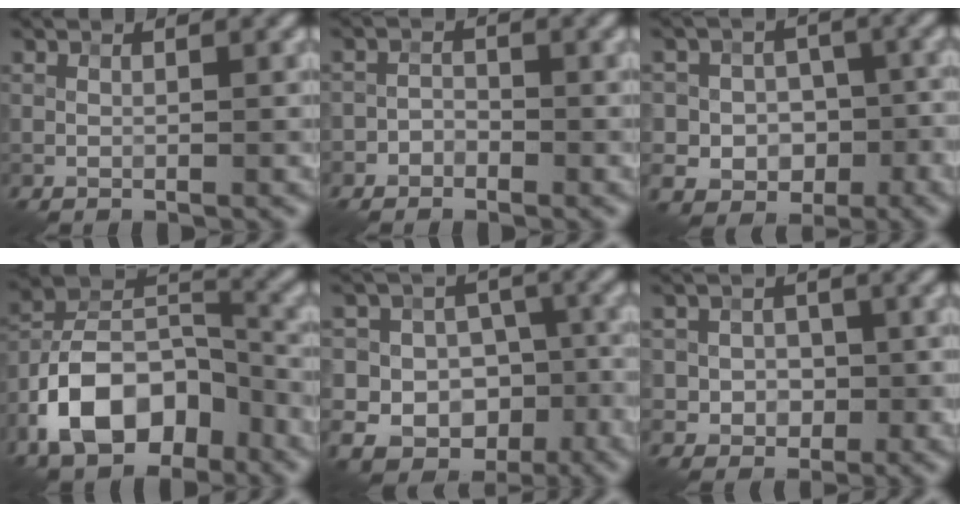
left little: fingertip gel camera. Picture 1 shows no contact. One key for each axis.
{"total": 1.4, "fx": -0.9, "fy": 1.0, "fz": 0.1, "tx": 0.008, "ty": 0.006, "tz": -0.024}
{"total": 6.3, "fx": -1.3, "fy": 5.7, "fz": 2.4, "tx": -0.015, "ty": 0.021, "tz": -0.046}
{"total": 11.2, "fx": -5.9, "fy": 6.5, "fz": 6.9, "tx": -0.122, "ty": 0.010, "tz": -0.119}
{"total": 12.3, "fx": -4.2, "fy": 10.8, "fz": 4.0, "tx": -0.054, "ty": 0.012, "tz": -0.080}
{"total": 3.5, "fx": -0.5, "fy": 3.2, "fz": 1.4, "tx": -0.001, "ty": 0.000, "tz": -0.024}